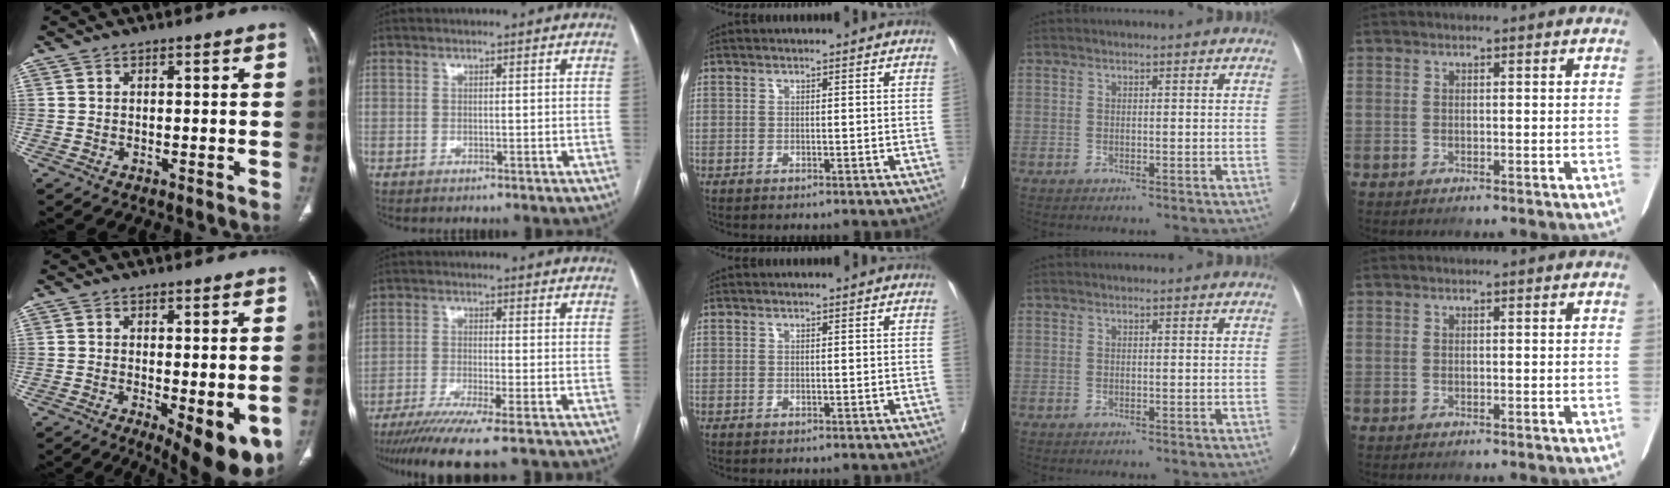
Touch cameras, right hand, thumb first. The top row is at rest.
{"thumb": {"total": 12.1, "force": [-4.7, 4.4, 10.2], "torque": [-0.119, -0.017, -0.059]}, "index": {"total": 11.7, "force": [-9.2, 0.0, 7.2], "torque": [-0.104, -0.031, -0.145]}}